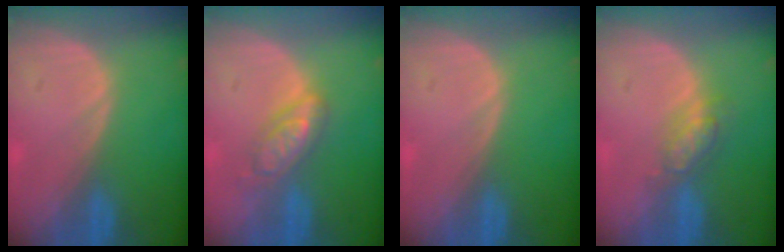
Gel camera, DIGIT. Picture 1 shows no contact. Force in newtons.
{"total": 5.1, "press": 5.1, "slide": 0.2}
{"total": 0.0}
{"total": 4.6, "press": 4.1, "slide": 2.2}